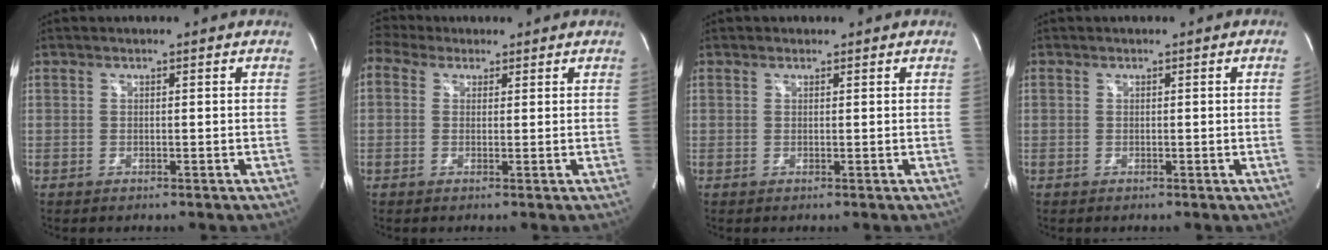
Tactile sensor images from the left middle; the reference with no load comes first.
{"total": 3.4, "force": [2.7, 1.9, 0.5], "torque": [-0.023, 0.034, 0.053]}
{"total": 0.8, "force": [0.6, 0.4, 0.1], "torque": [-0.007, 0.009, 0.010]}
{"total": 1.1, "force": [-0.1, -0.6, 1.0], "torque": [-0.009, 0.000, -0.002]}